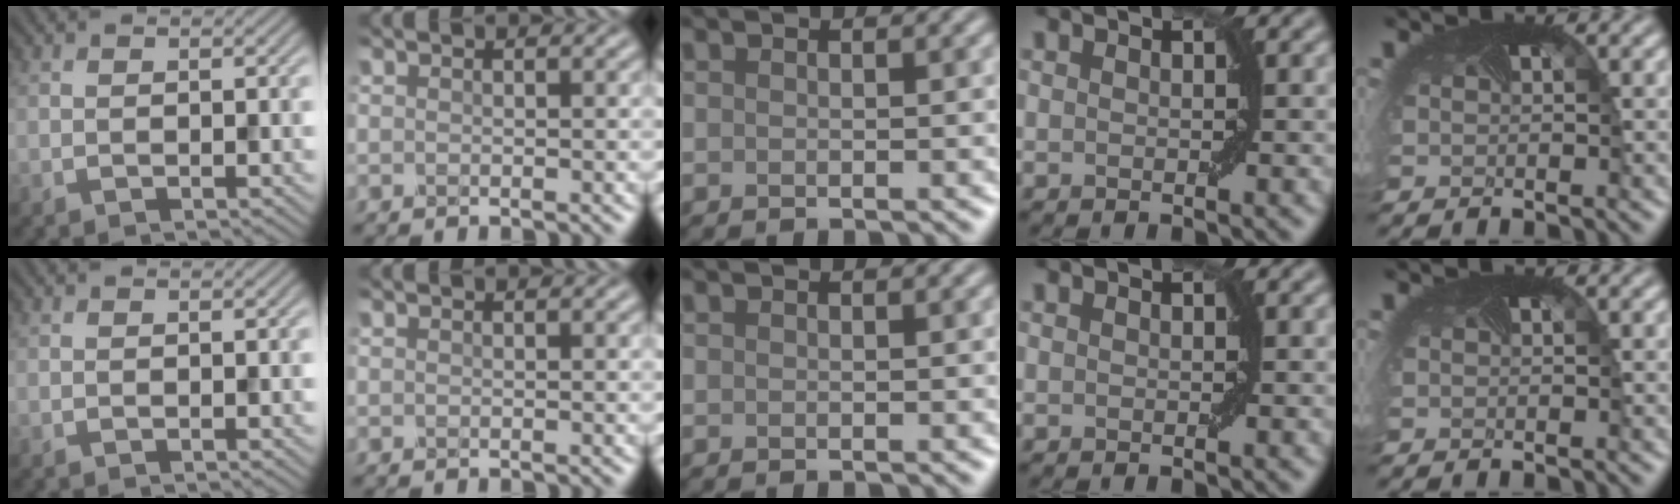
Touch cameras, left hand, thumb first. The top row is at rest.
{}